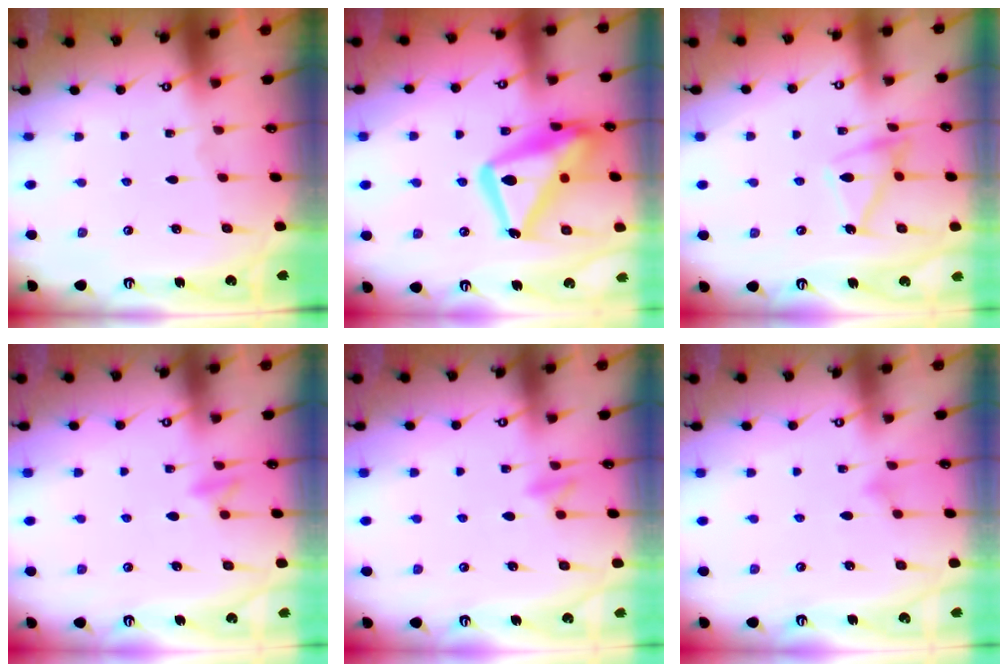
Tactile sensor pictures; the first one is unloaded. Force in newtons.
{"total": 18.7, "press": 18.6, "slide": 1.9}
{"total": 13.2, "press": 13.2, "slide": 0.9}
{"total": 4.9, "press": 4.8, "slide": 0.9}
{"total": 4.9, "press": 4.8, "slide": 0.9}
{"total": 6.3, "press": 6.3, "slide": 0.6}